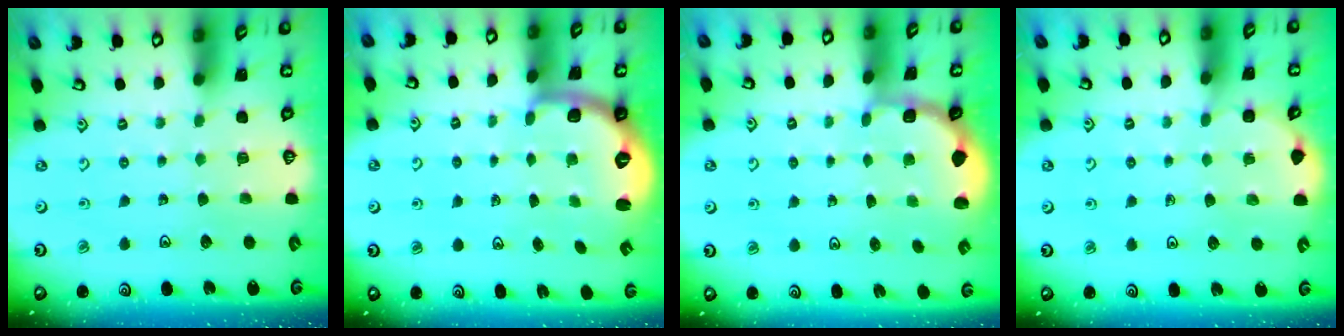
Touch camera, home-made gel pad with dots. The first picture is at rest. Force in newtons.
{"total": 2.5, "press": 2.0, "slide": 1.6}
{"total": 1.8, "press": 1.7, "slide": 0.7}
{"total": 2.6, "press": 2.6, "slide": 0.3}